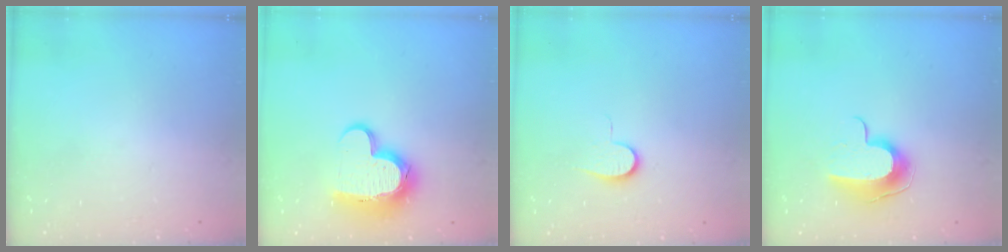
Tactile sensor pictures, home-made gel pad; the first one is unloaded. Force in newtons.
{"total": 14.0, "press": 14.0, "slide": 1.0}
{"total": 6.3, "press": 6.2, "slide": 0.8}
{"total": 9.8, "press": 9.8, "slide": 0.6}